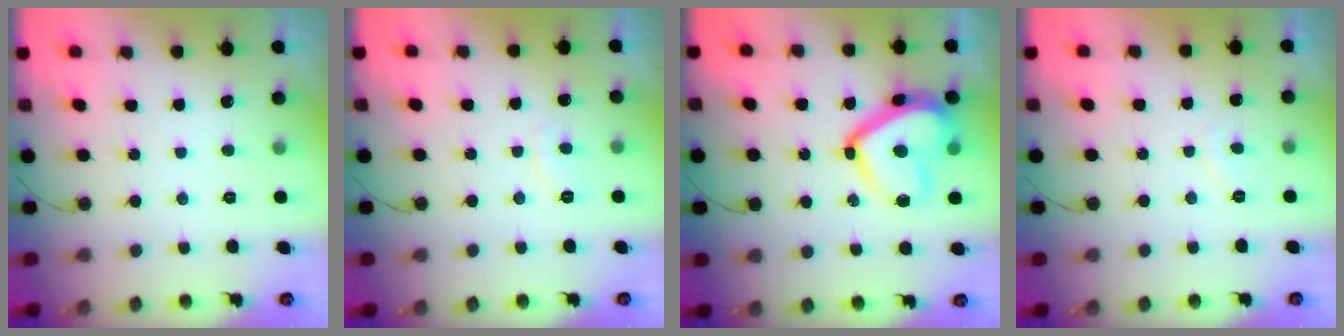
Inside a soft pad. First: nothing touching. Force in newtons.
{"total": 2.1, "press": 2.0, "slide": 0.7}
{"total": 16.7, "press": 16.6, "slide": 1.5}
{"total": 1.6, "press": 1.5, "slide": 0.6}